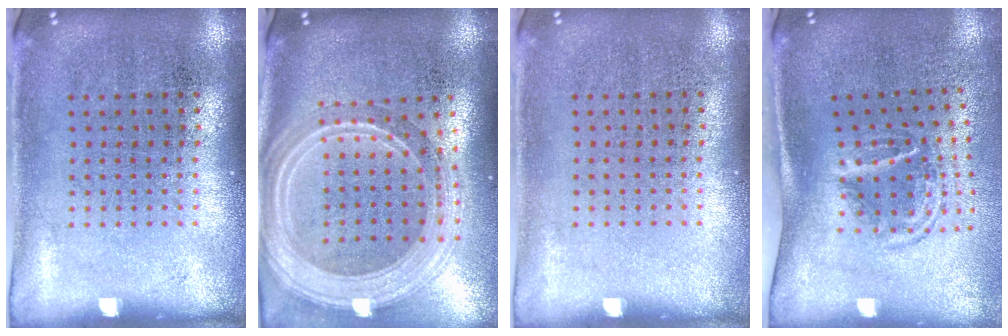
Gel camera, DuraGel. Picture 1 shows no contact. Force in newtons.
{"total": 2.9, "press": 2.4, "slide": 1.6}
{"total": 0.0}
{"total": 1.8, "press": 1.2, "slide": 1.4}